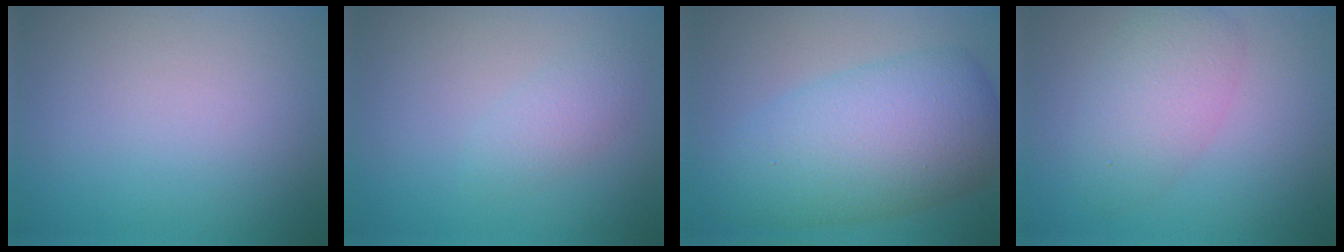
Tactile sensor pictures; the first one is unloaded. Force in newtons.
{"total": 1.8, "press": 1.8, "slide": 0.1}
{"total": 8.8, "press": 8.8, "slide": 0.2}
{"total": 4.0, "press": 4.0, "slide": 0.3}